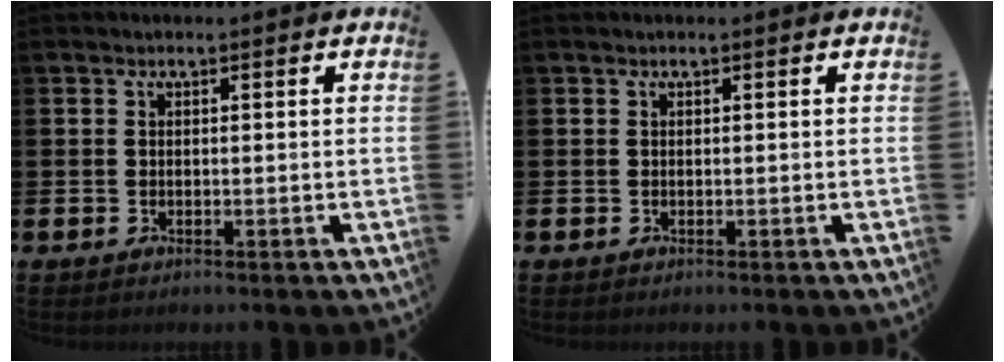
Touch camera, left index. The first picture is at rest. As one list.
[{"total": 0.0}]